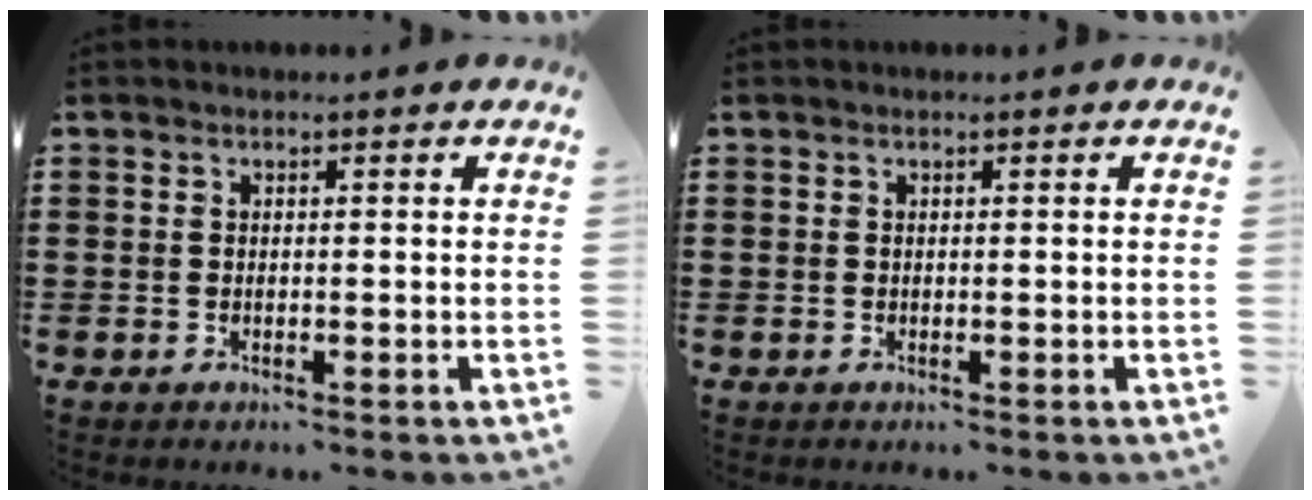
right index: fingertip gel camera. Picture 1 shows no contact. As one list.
[{"total": 0.0}]